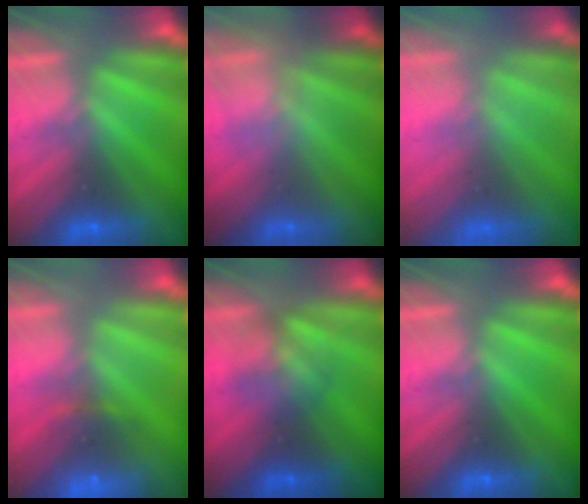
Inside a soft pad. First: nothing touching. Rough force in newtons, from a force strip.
{"total": 2.3}
{"total": 7.4}
{"total": 5.6}
{"total": 2.9}
{"total": 0.0}